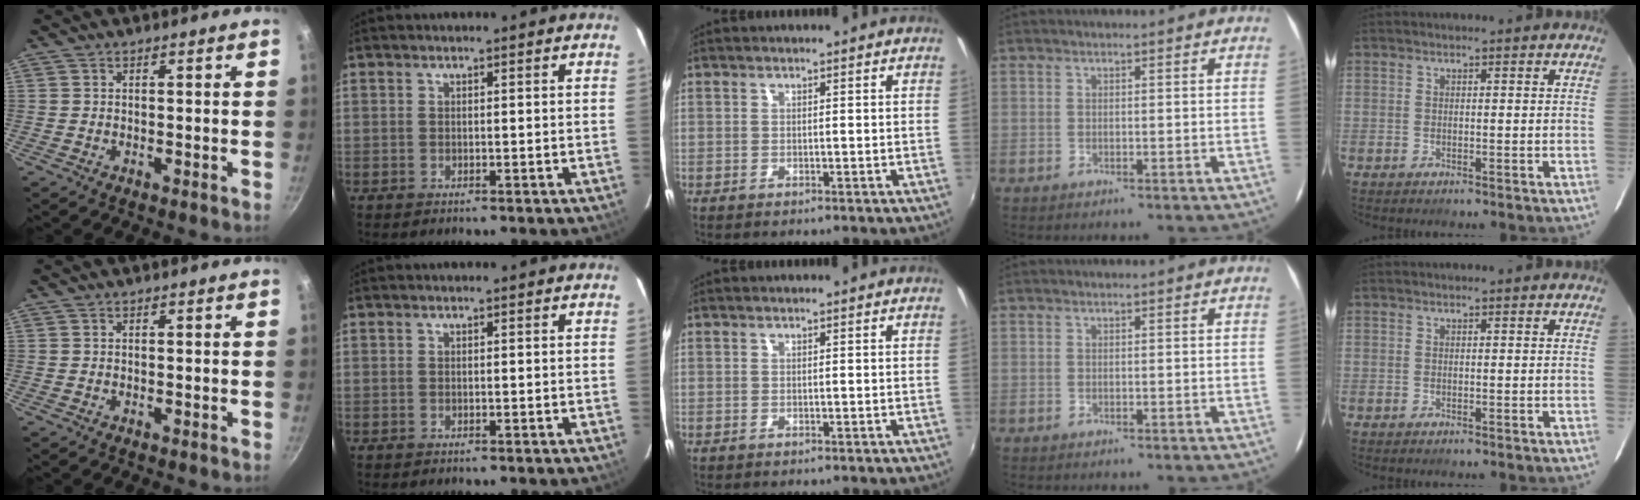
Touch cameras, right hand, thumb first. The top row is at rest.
{}